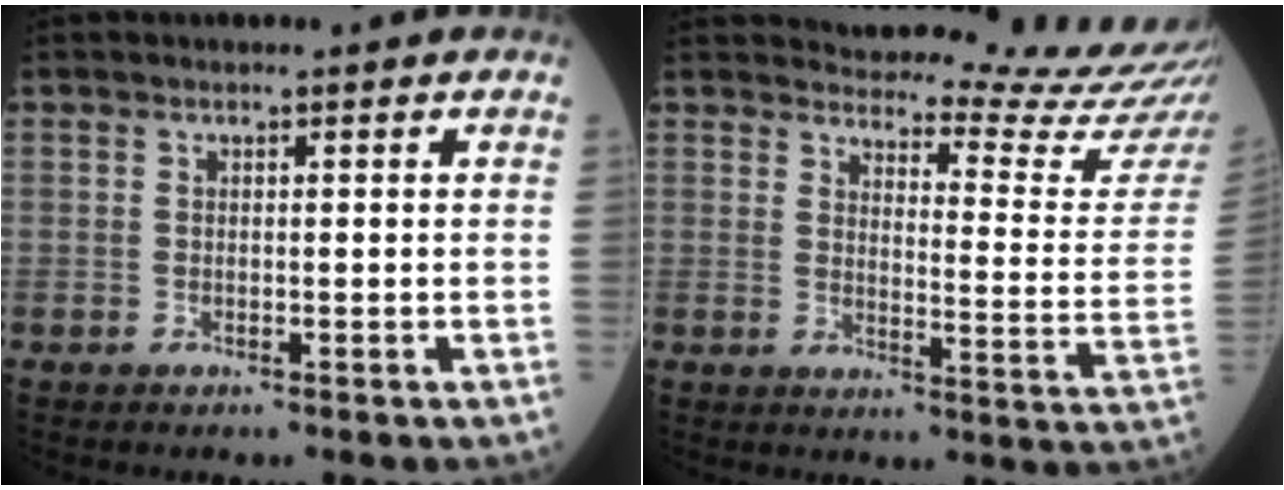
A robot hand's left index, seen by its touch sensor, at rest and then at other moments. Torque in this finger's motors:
{"motor_torque": [-0.26, -0.74, -0.32, -0.12]}